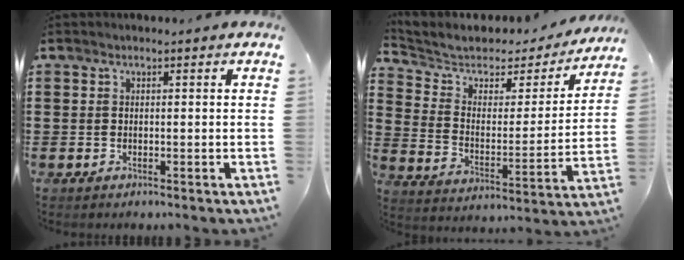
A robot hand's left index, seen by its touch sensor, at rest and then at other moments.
{"total": 4.9, "force": [4.0, 2.3, 1.6], "torque": [-0.061, -0.027, 0.062]}